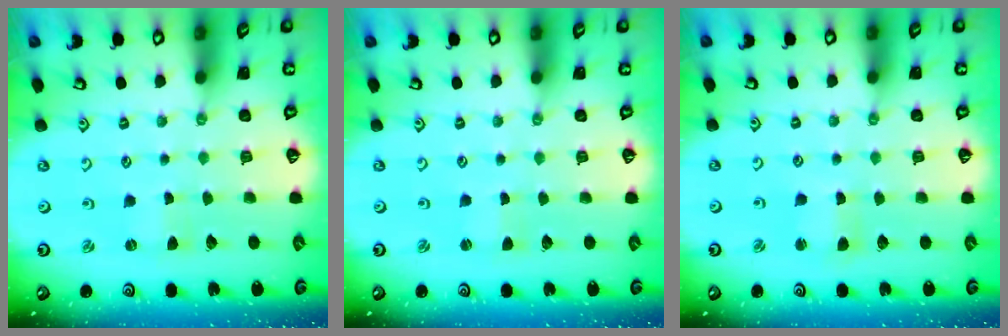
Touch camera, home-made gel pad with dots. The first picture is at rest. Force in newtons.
{"total": 0.0}
{"total": 2.4, "press": 2.4, "slide": 0.3}